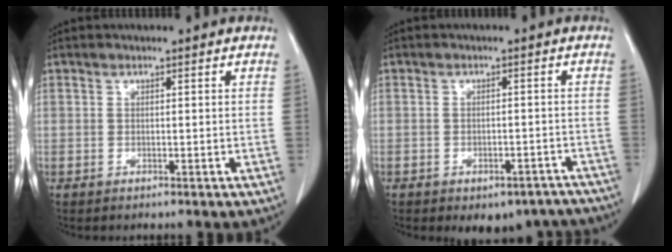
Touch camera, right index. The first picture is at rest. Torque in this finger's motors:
{"motor_torque": [1.24, -0.90, 0.25, 0.05]}